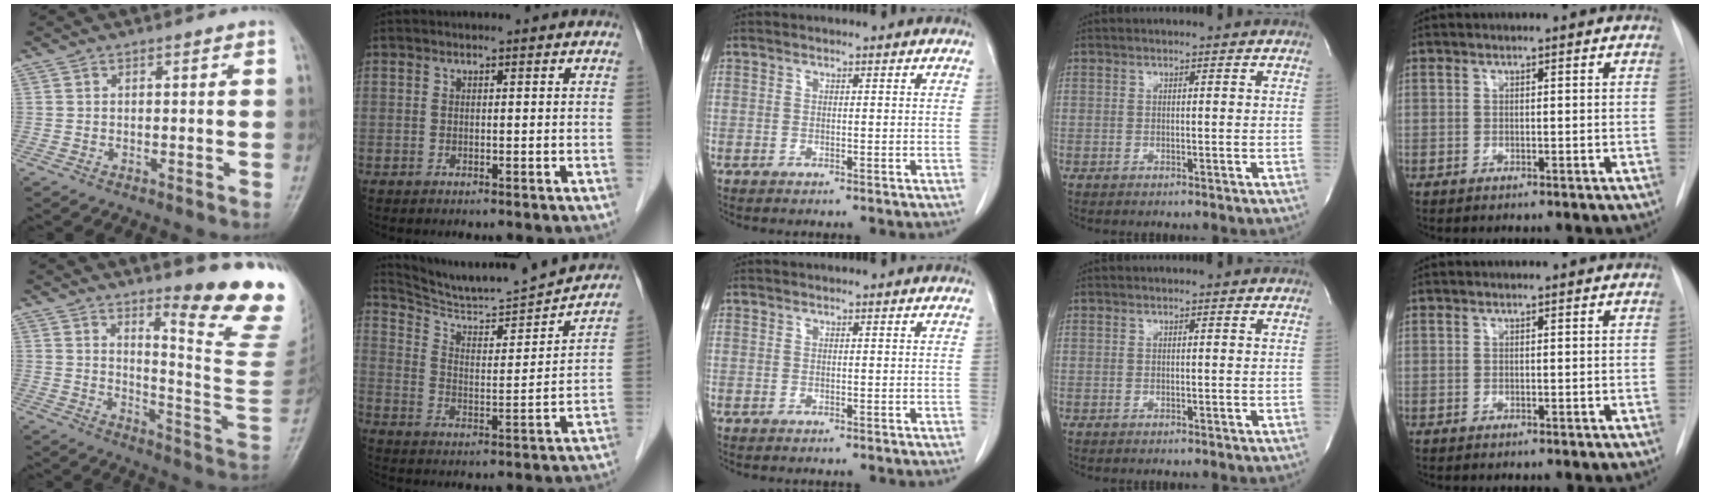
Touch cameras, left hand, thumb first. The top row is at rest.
{"thumb": {"total": 18.4, "force": [11.9, 2.3, 13.8], "torque": [-0.147, -0.112, 0.164]}, "index": {"total": 18.1, "force": [17.3, 0.2, 5.2], "torque": [-0.092, -0.037, 0.258]}}